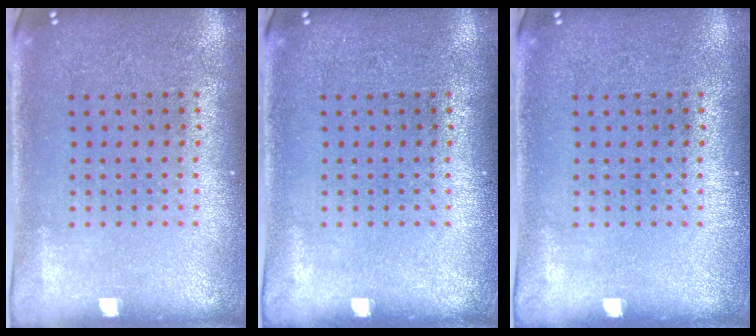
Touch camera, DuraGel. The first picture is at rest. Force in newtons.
{"total": 0.0}
{"total": 0.0}